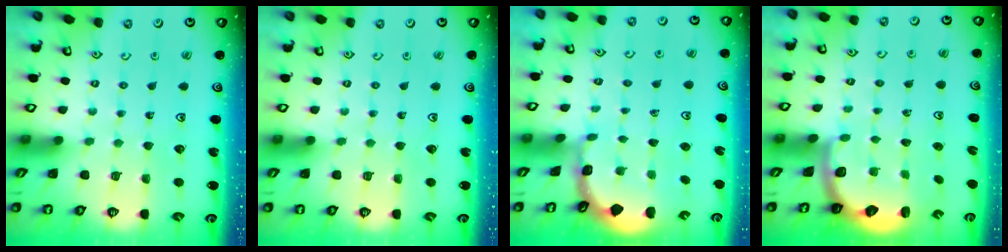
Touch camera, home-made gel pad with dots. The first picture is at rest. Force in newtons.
{"total": 0.0}
{"total": 1.6, "press": 1.5, "slide": 0.2}
{"total": 2.5, "press": 2.2, "slide": 1.3}